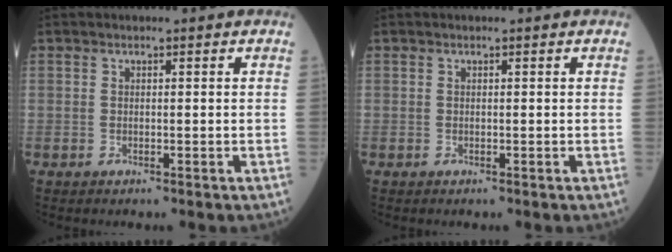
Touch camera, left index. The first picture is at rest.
{"total": 0.0}